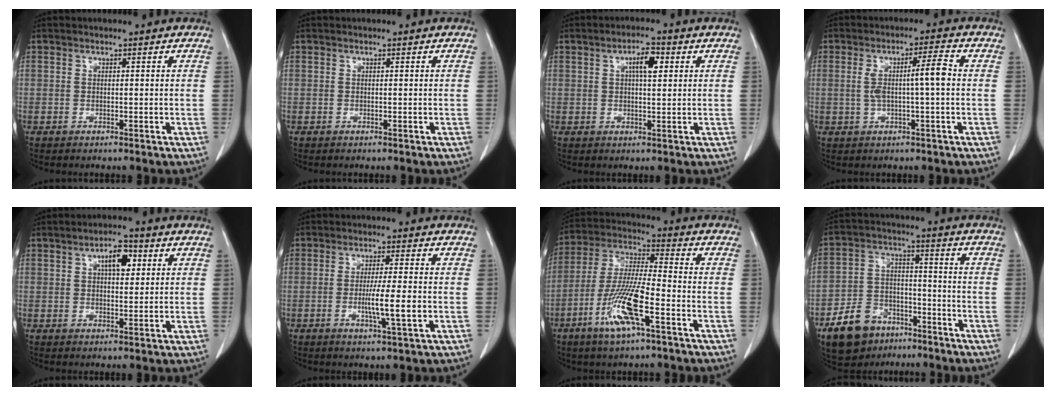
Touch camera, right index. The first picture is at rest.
{"total": 0.0}
{"total": 4.4, "force": [1.6, 1.3, 3.9], "torque": [-0.065, 0.006, 0.026]}
{"total": 5.8, "force": [0.3, 0.5, 5.8], "torque": [-0.104, 0.015, 0.008]}
{"total": 5.3, "force": [2.1, 2.2, 4.3], "torque": [-0.068, 0.008, 0.033]}
{"total": 6.1, "force": [-1.2, -0.2, 5.9], "torque": [-0.101, -0.011, -0.021]}
{"total": 12.5, "force": [-5.5, 1.5, 11.1], "torque": [-0.229, -0.011, -0.105]}
{"total": 10.5, "force": [-6.7, 6.7, 4.4], "torque": [-0.093, 0.012, -0.113]}